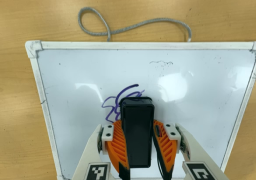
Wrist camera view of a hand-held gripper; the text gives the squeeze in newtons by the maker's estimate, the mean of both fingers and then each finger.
{"total": 15.2, "left": 16.5, "right": 14.0}